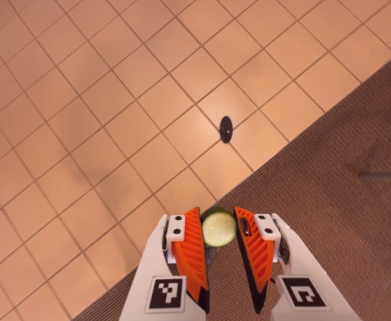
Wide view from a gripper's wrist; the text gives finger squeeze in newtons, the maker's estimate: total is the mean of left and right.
{"total": 7.9, "left": 8.1, "right": 7.7}